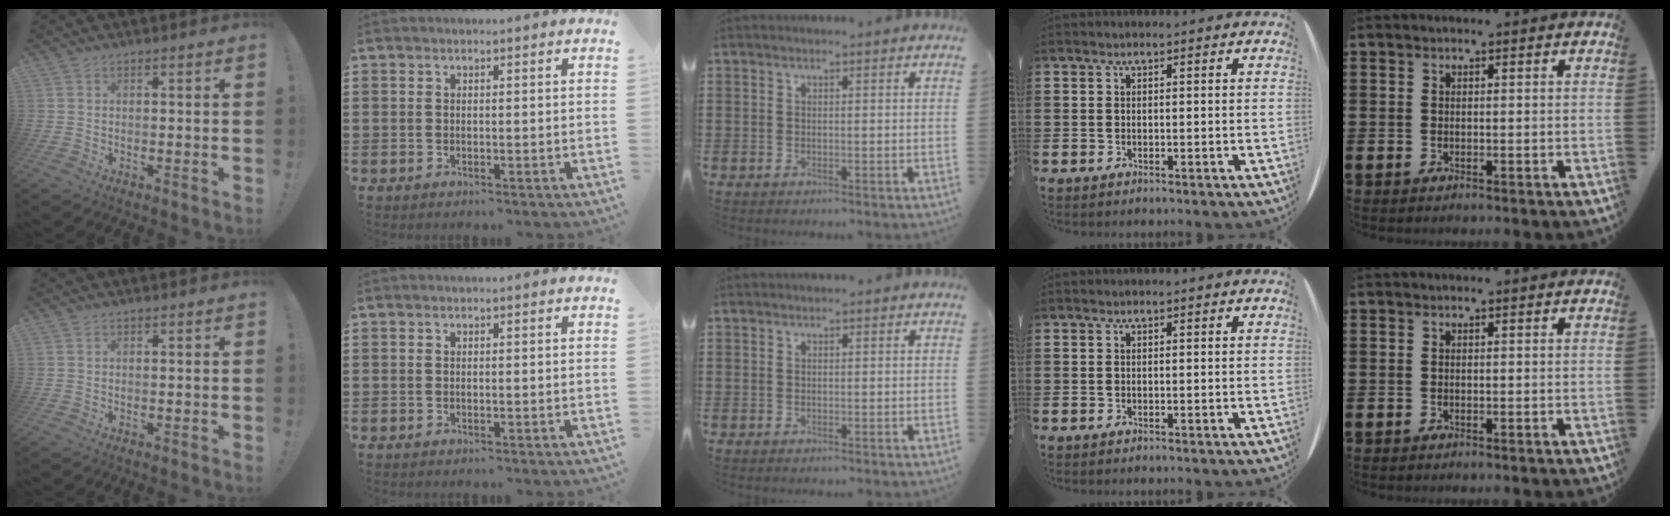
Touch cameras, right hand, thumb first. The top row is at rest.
{}